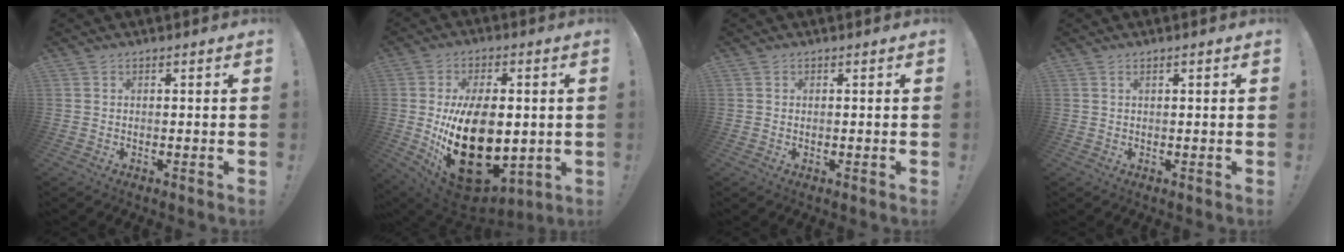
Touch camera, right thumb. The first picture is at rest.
{"total": 25.5, "force": [-2.7, 15.2, 20.3], "torque": [-0.357, -0.005, -0.024]}
{"total": 0.0}
{"total": 1.1, "force": [0.4, 0.0, 1.0], "torque": [-0.019, 0.001, 0.006]}